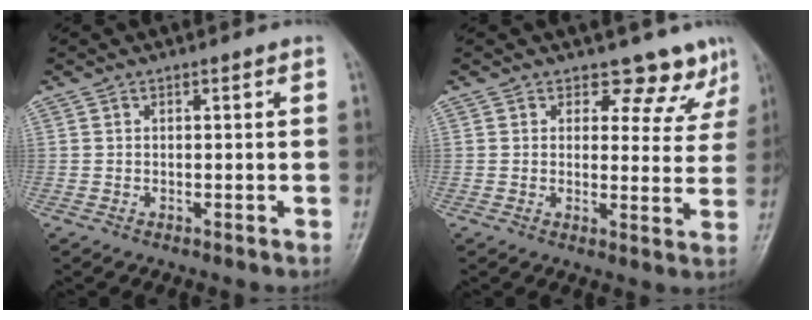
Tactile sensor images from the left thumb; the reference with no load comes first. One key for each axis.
{"total": 7.8, "fx": 6.5, "fy": 4.1, "fz": 0.9, "tx": 0.033, "ty": -0.039, "tz": 0.060}